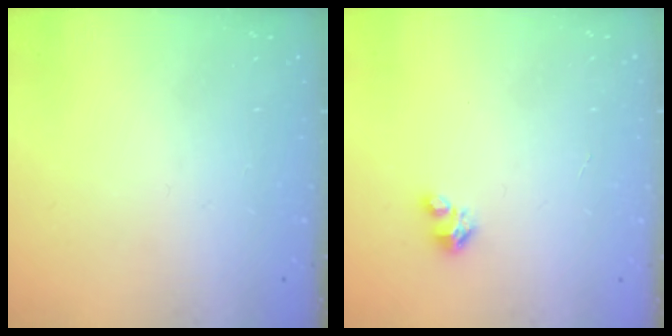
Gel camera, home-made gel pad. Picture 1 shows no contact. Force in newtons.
{"total": 1.6, "press": 1.6, "slide": 0.1}